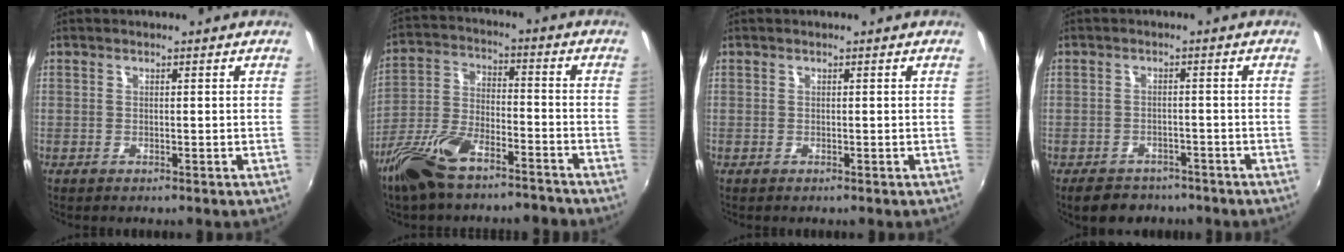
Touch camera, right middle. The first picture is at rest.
{"total": 15.2, "force": [-11.7, 5.6, 8.0], "torque": [-0.177, -0.010, -0.213]}
{"total": 0.0}
{"total": 7.1, "force": [-5.6, 3.8, 2.2], "torque": [-0.053, -0.002, -0.081]}